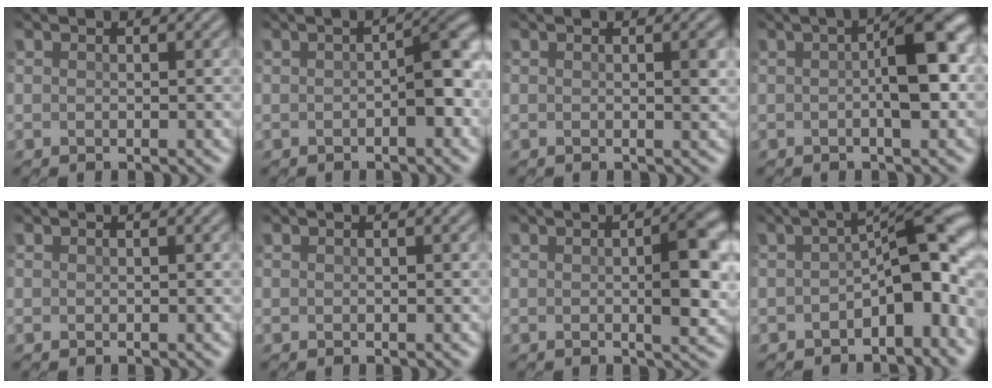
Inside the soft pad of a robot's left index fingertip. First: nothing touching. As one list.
[{"total": 4.7, "force": [-0.7, 2.0, 4.2], "torque": [-0.059, 0.008, -0.013]}, {"total": 1.3, "force": [0.2, 0.5, 1.1], "torque": [-0.022, -0.001, 0.005]}, {"total": 6.0, "force": [0.4, 2.0, 5.6], "torque": [-0.091, 0.012, 0.004]}, {"total": 0.0}, {"total": 0.0}, {"total": 5.4, "force": [-0.1, 2.2, 4.9], "torque": [-0.076, 0.001, 0.001]}, {"total": 10.2, "force": [-2.1, 5.1, 8.6], "torque": [-0.104, 0.003, -0.040]}]